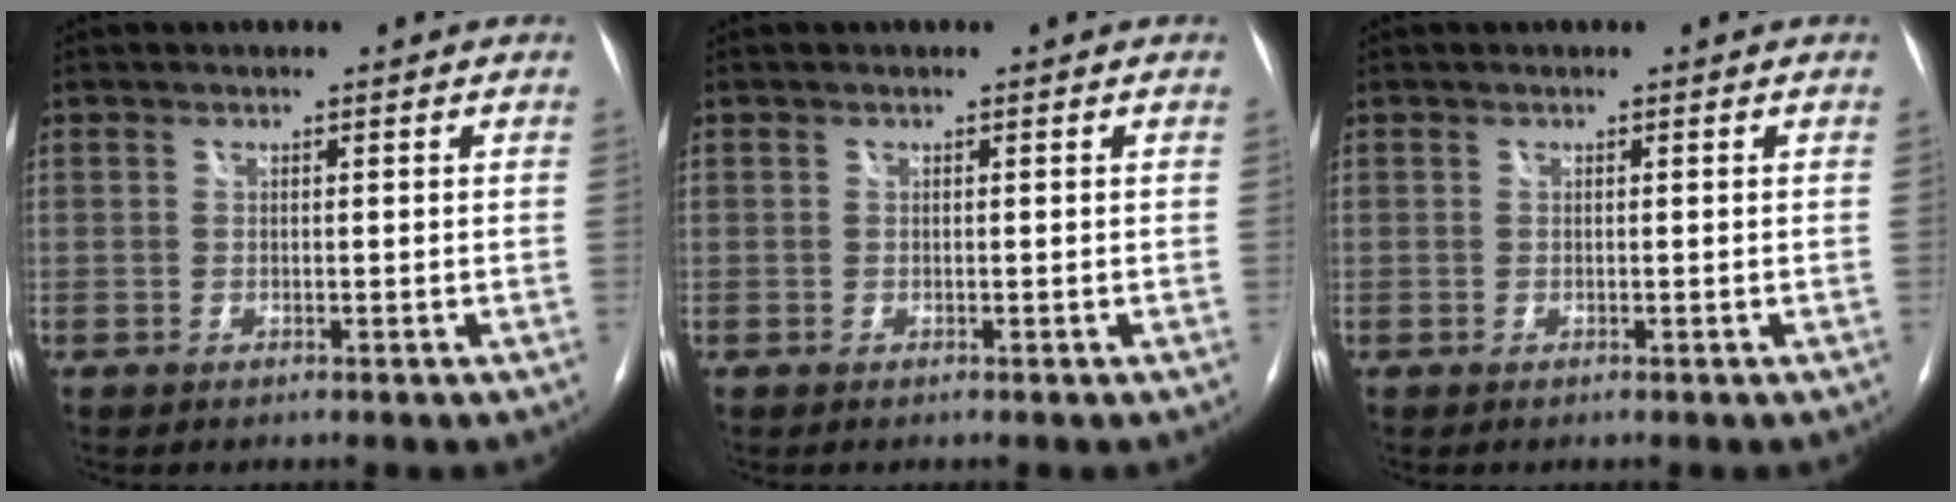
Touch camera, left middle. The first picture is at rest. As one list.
[{"total": 0.0}, {"total": 0.0}]